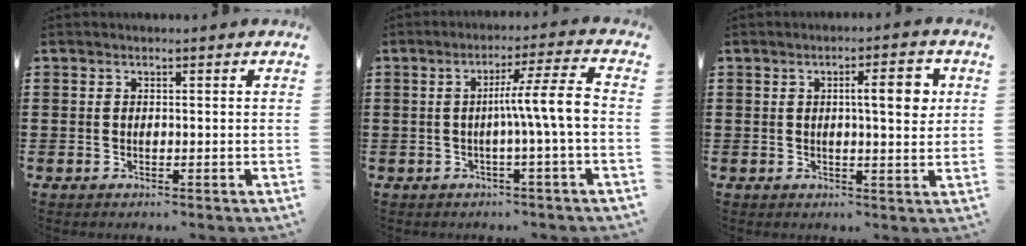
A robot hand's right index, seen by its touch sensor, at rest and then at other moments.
{"total": 7.7, "force": [-0.7, -0.2, 7.6], "torque": [-0.129, -0.005, -0.021]}
{"total": 5.7, "force": [1.4, 1.3, 5.4], "torque": [-0.081, -0.001, 0.014]}